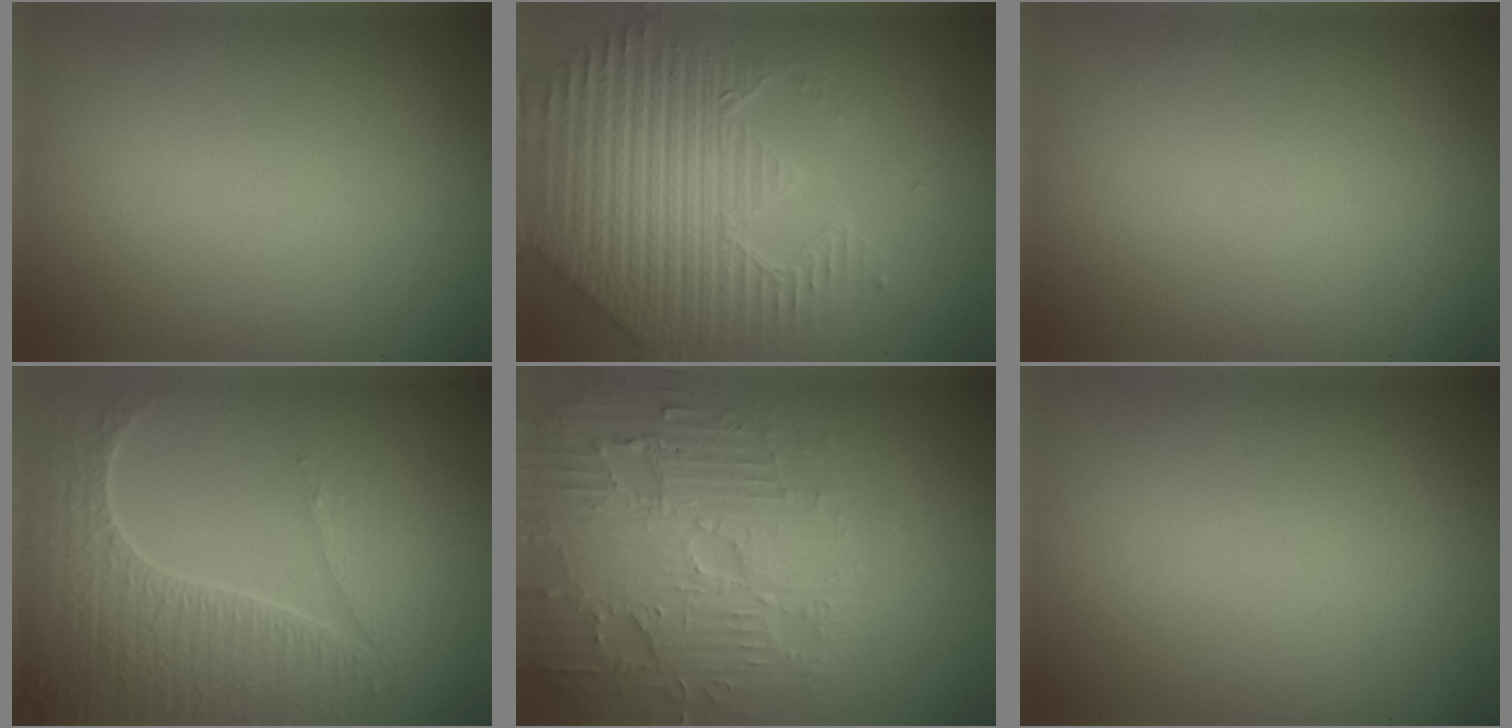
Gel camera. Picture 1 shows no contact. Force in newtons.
{"total": 7.4, "press": 5.6, "slide": 4.8}
{"total": 0.0}
{"total": 5.9, "press": 4.8, "slide": 3.4}
{"total": 5.1, "press": 5.0, "slide": 1.0}
{"total": 0.0}